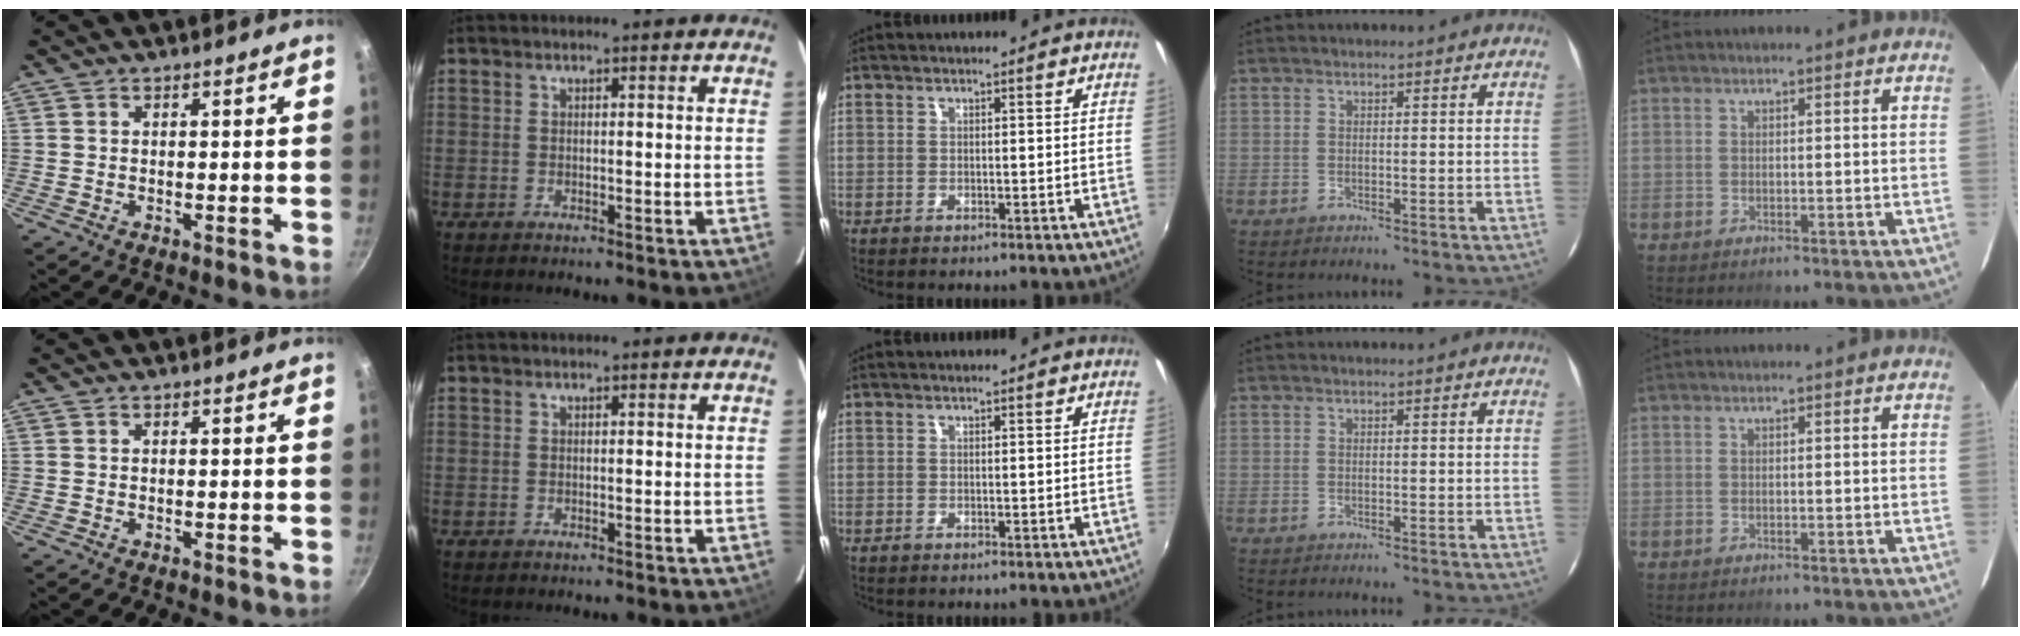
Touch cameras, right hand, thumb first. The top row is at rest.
{}